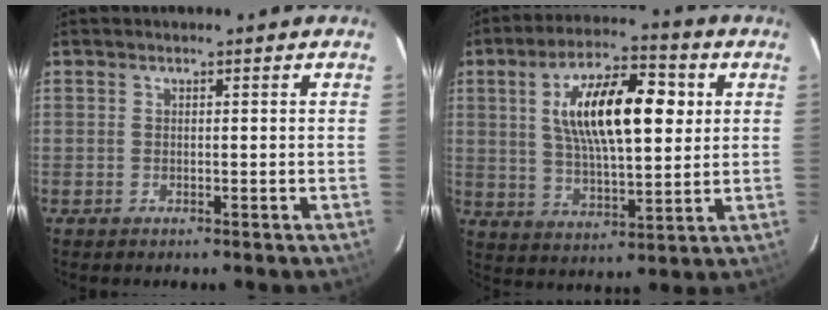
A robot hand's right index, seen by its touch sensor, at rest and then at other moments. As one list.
[{"total": 16.5, "force": [4.0, 5.7, 14.9], "torque": [-0.258, 0.021, 0.070]}]